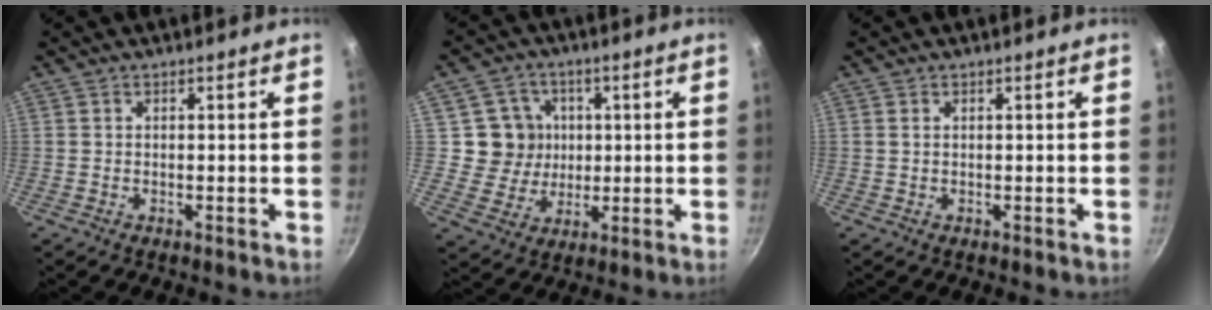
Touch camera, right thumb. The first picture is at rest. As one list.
[{"total": 8.9, "force": [1.3, 8.6, 2.2], "torque": [-0.003, -0.003, 0.020]}, {"total": 0.5, "force": [0.3, 0.3, 0.3], "torque": [-0.007, -0.001, 0.005]}]